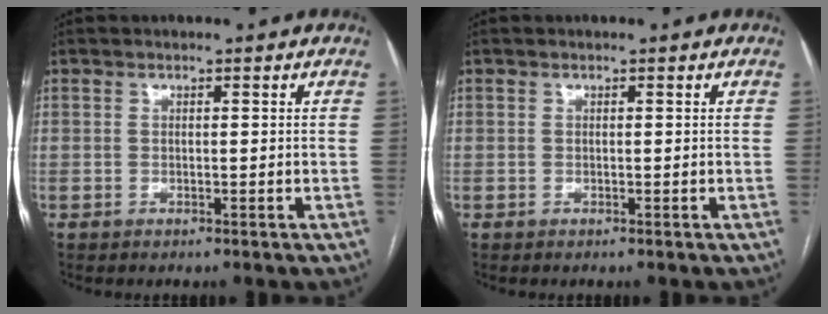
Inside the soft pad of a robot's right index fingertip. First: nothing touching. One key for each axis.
{"total": 0.0}